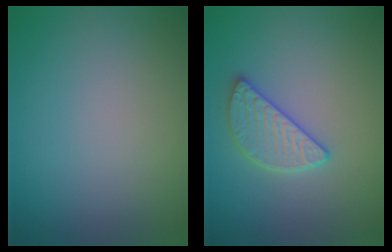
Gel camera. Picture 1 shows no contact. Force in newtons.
{"total": 2.7, "press": 2.7, "slide": 0.4}